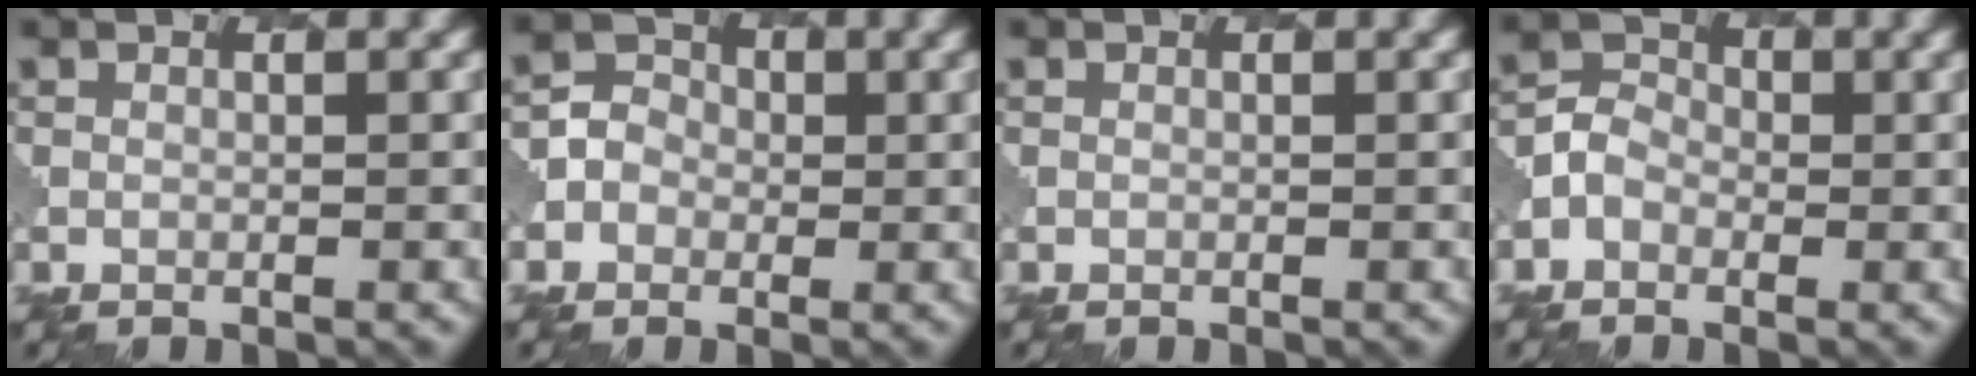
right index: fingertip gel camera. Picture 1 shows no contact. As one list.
[{"total": 2.9, "force": [-0.5, 2.7, 0.6], "torque": [0.001, 0.009, -0.017]}, {"total": 0.0}, {"total": 2.2, "force": [-0.8, 1.9, 0.7], "torque": [-0.015, 0.005, -0.021]}]